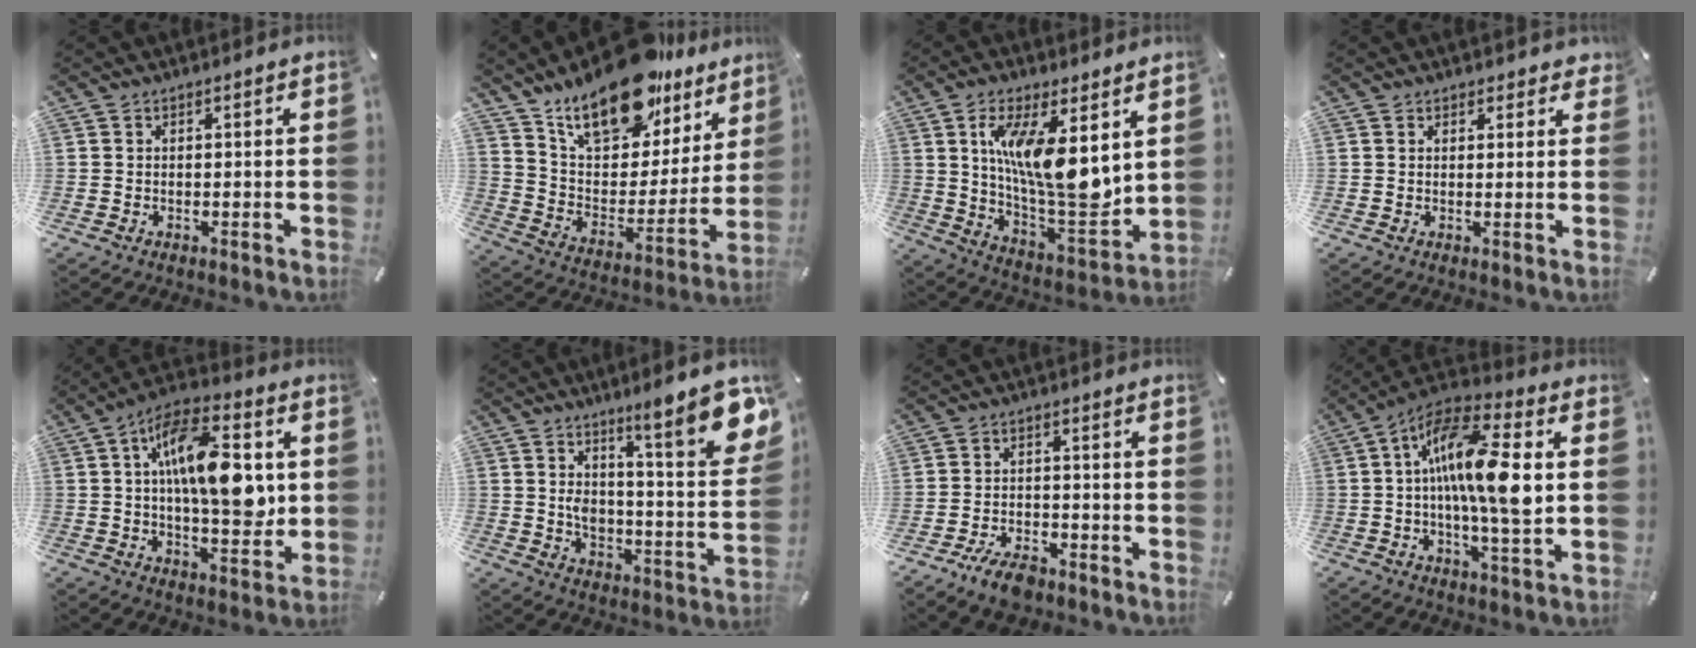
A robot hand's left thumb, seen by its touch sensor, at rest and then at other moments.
{"total": 21.2, "force": [16.2, 10.1, 9.3], "torque": [-0.161, -0.112, 0.287]}
{"total": 17.4, "force": [5.5, 6.2, 15.3], "torque": [-0.263, -0.042, 0.088]}
{"total": 1.6, "force": [1.2, 1.1, 0.2], "torque": [0.003, 0.000, 0.020]}
{"total": 18.6, "force": [3.1, 8.8, 16.2], "torque": [-0.256, -0.006, 0.049]}
{"total": 16.0, "force": [10.3, 3.9, 11.6], "torque": [-0.164, -0.082, 0.163]}
{"total": 6.4, "force": [-4.9, 2.9, 3.0], "torque": [-0.054, 0.028, -0.089]}
{"total": 16.8, "force": [1.5, 4.8, 16.0], "torque": [-0.283, -0.004, 0.015]}